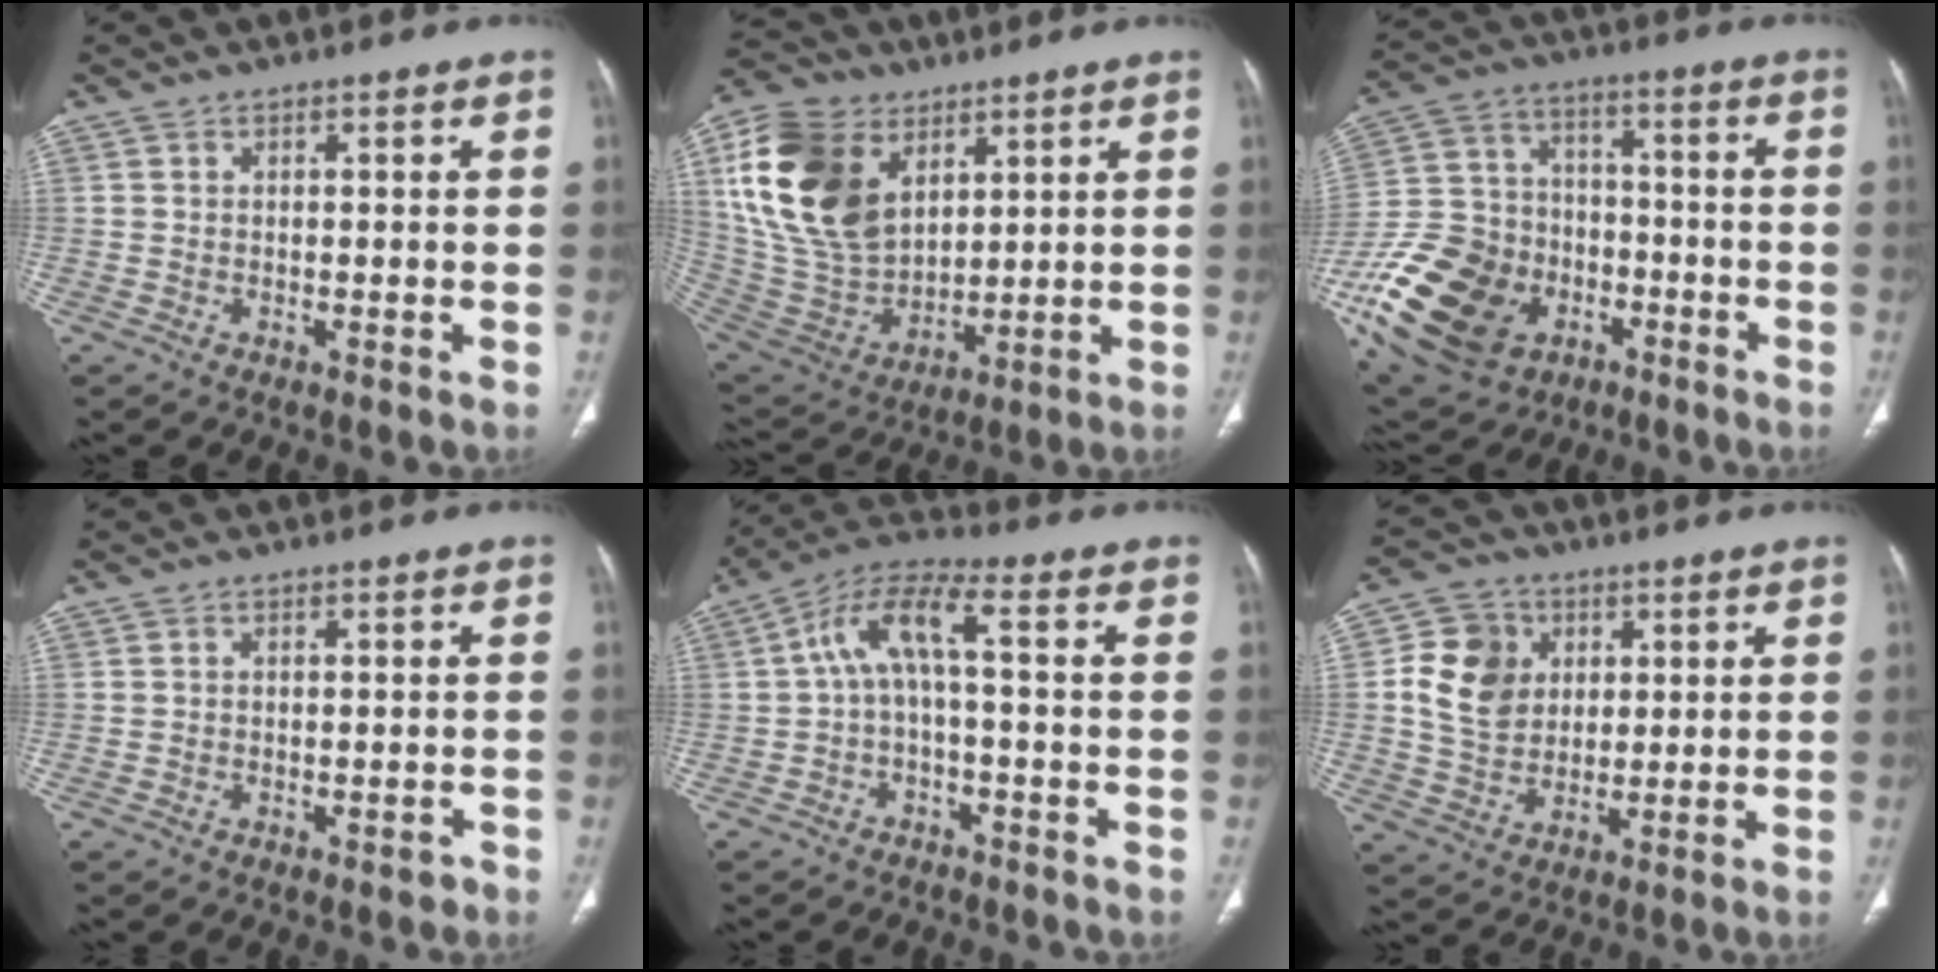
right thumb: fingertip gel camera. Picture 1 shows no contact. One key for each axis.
{"total": 21.8, "fx": 7.9, "fy": 14.5, "fz": 14.2, "tx": -0.271, "ty": -0.025, "tz": 0.161}
{"total": 24.4, "fx": -9.7, "fy": 17.9, "fz": 13.4, "tx": -0.272, "ty": 0.055, "tz": -0.156}
{"total": 2.1, "fx": -1.6, "fy": 0.9, "fz": 1.0, "tx": -0.015, "ty": 0.012, "tz": -0.015}
{"total": 8.2, "fx": -0.4, "fy": 2.3, "fz": 7.9, "tx": -0.164, "ty": 0.047, "tz": -0.011}
{"total": 11.1, "fx": 2.5, "fy": 8.9, "fz": 6.1, "tx": -0.090, "ty": 0.000, "tz": 0.048}